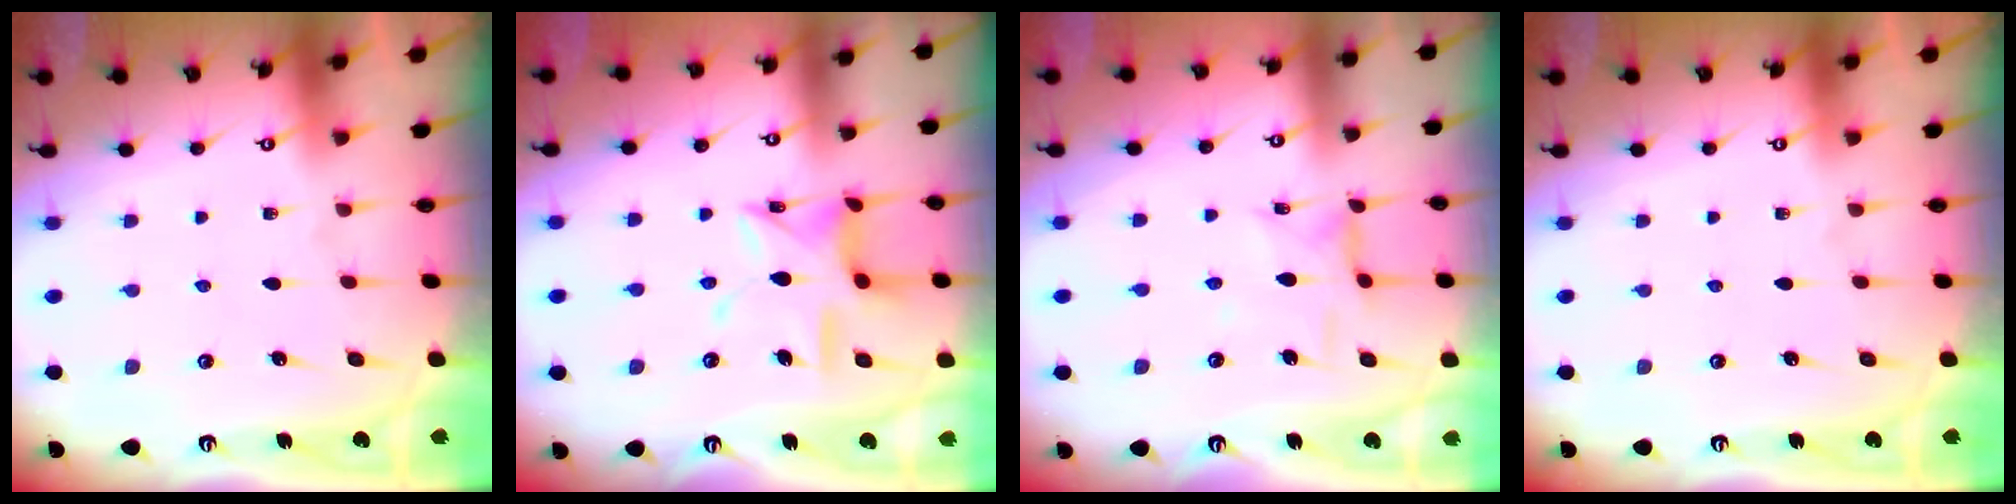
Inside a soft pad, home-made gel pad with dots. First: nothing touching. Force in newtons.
{"total": 12.8, "press": 12.7, "slide": 1.0}
{"total": 3.0, "press": 3.0, "slide": 0.3}
{"total": 0.0}